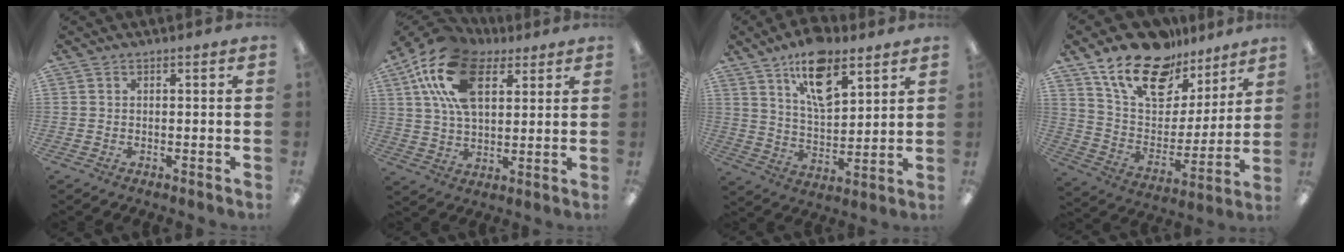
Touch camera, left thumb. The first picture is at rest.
{"total": 19.7, "force": [9.3, 10.9, 13.5], "torque": [-0.281, -0.013, 0.163]}
{"total": 13.9, "force": [8.7, 6.3, 8.8], "torque": [-0.140, -0.034, 0.151]}
{"total": 19.6, "force": [13.9, 10.2, 9.3], "torque": [-0.174, -0.081, 0.249]}